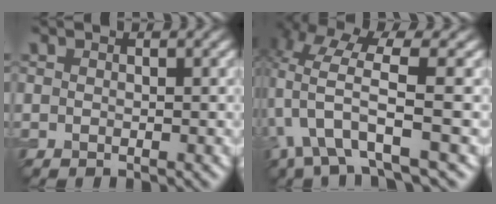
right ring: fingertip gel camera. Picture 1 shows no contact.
{"total": 6.6, "force": [-1.3, 1.8, 6.2], "torque": [-0.130, -0.001, -0.032]}